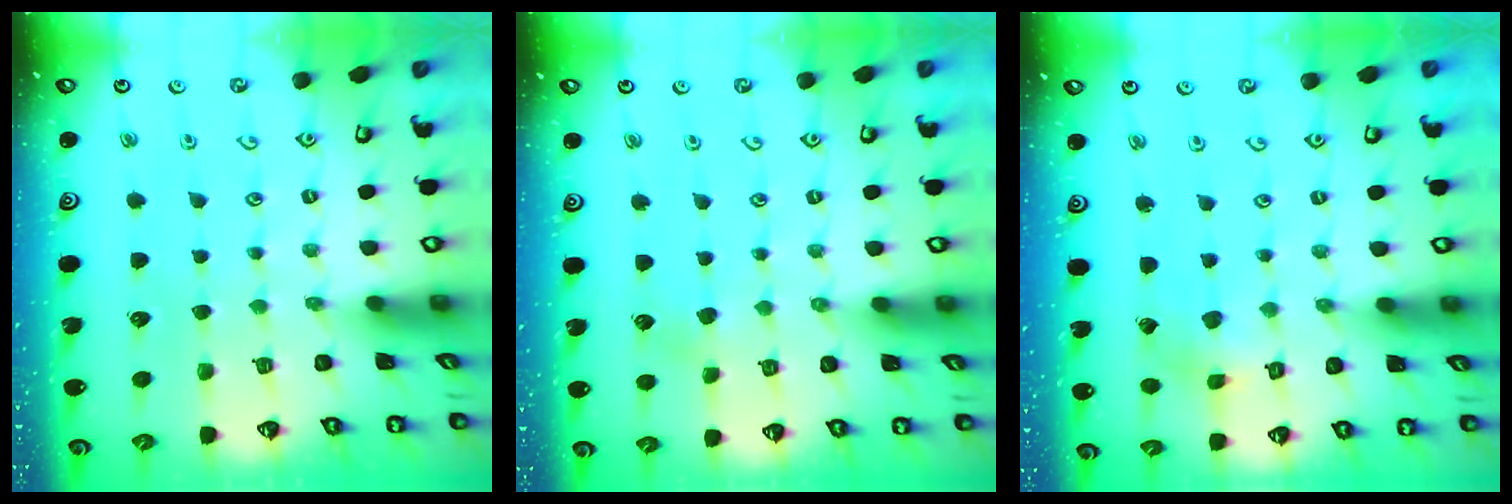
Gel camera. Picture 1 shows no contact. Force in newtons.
{"total": 2.7, "press": 2.7, "slide": 0.4}
{"total": 2.2, "press": 2.2, "slide": 0.2}